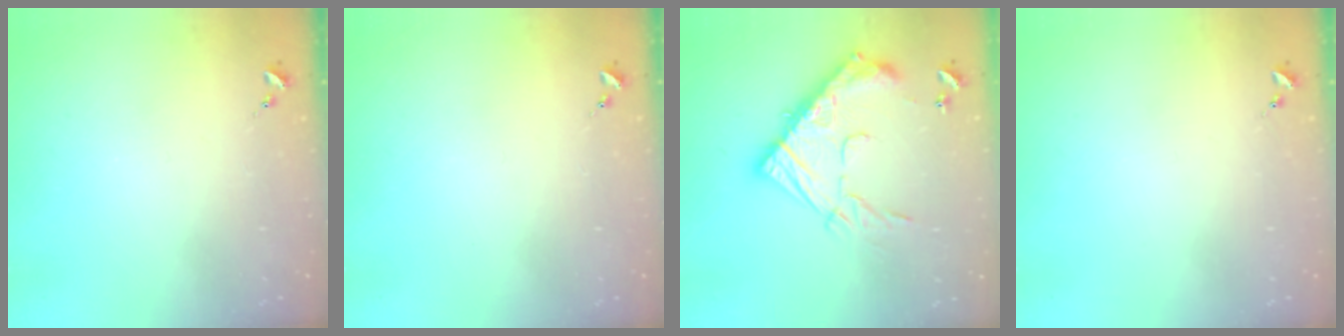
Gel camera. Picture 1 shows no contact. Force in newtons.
{"total": 0.0}
{"total": 19.3, "press": 19.2, "slide": 1.6}
{"total": 0.0}